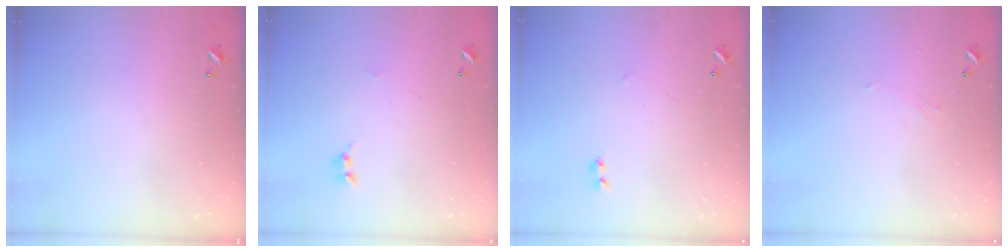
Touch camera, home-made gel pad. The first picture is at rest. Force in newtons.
{"total": 2.1, "press": 2.0, "slide": 0.5}
{"total": 2.3, "press": 2.3, "slide": 0.3}
{"total": 1.3, "press": 1.1, "slide": 0.7}